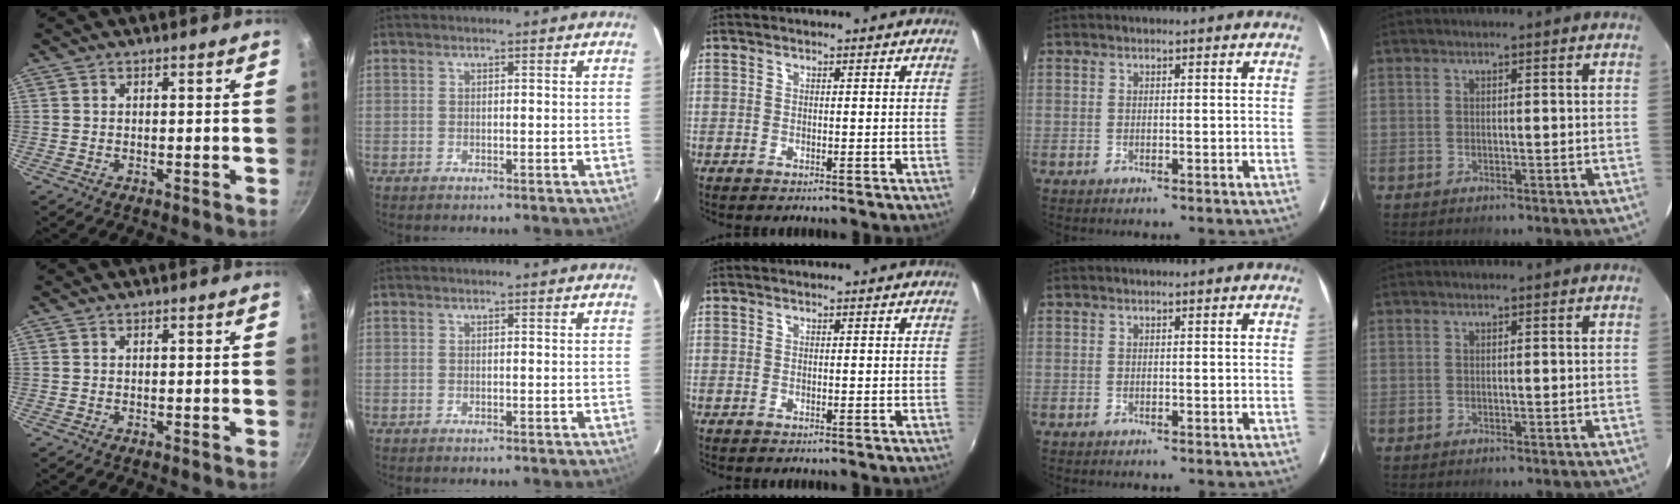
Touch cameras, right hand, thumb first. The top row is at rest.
{}